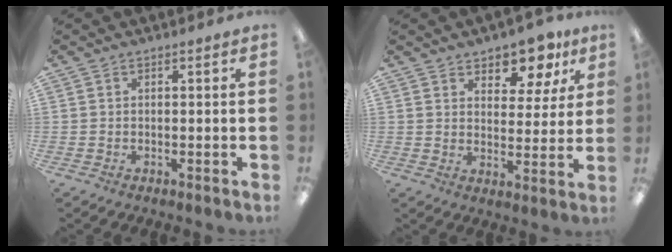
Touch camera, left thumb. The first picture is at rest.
{"total": 9.2, "force": [7.3, 4.3, 3.5], "torque": [-0.042, -0.050, 0.128]}